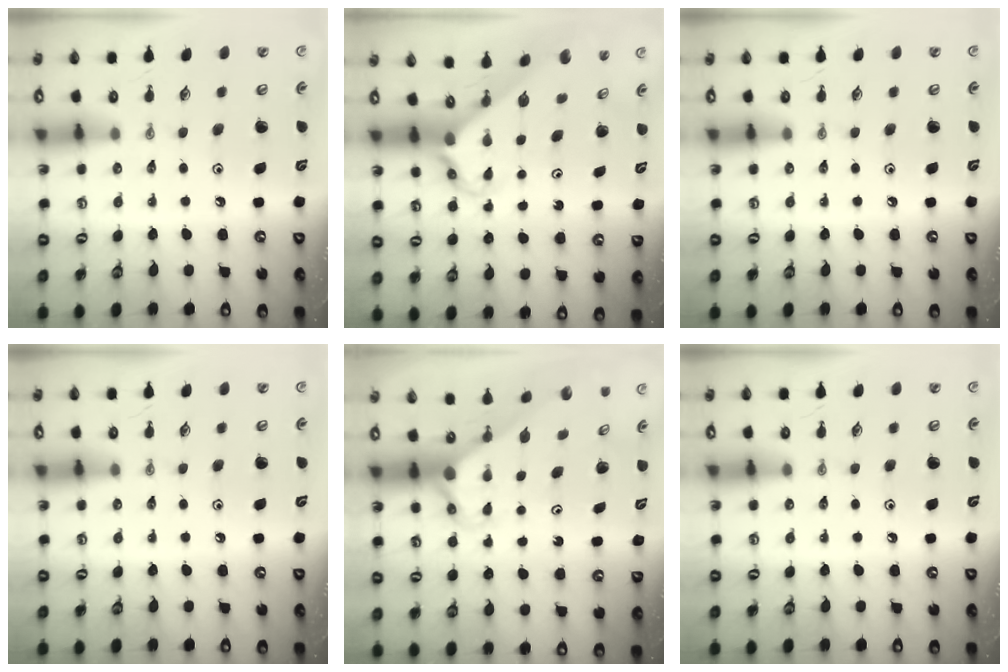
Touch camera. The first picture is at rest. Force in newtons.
{"total": 2.6, "press": 2.6, "slide": 0.2}
{"total": 0.0}
{"total": 0.0}
{"total": 2.7, "press": 2.7, "slide": 0.2}
{"total": 0.0}